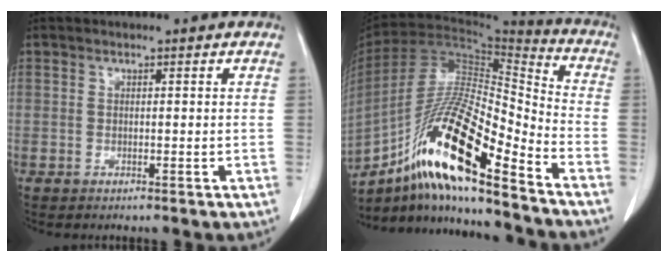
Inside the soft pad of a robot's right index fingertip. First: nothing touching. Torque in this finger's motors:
{"motor_torque": [1.10, -1.04, 0.44, 0.16]}